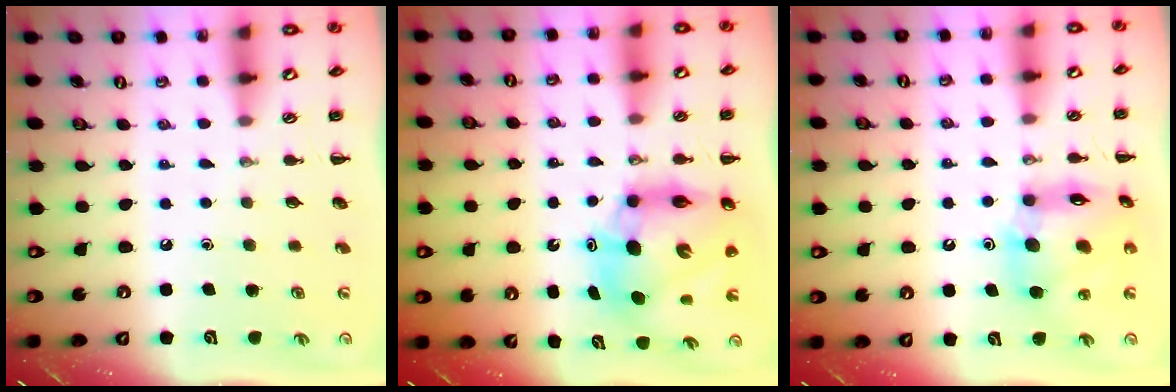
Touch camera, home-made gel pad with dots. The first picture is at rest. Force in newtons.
{"total": 11.3, "press": 10.8, "slide": 3.2}
{"total": 12.0, "press": 11.6, "slide": 3.1}